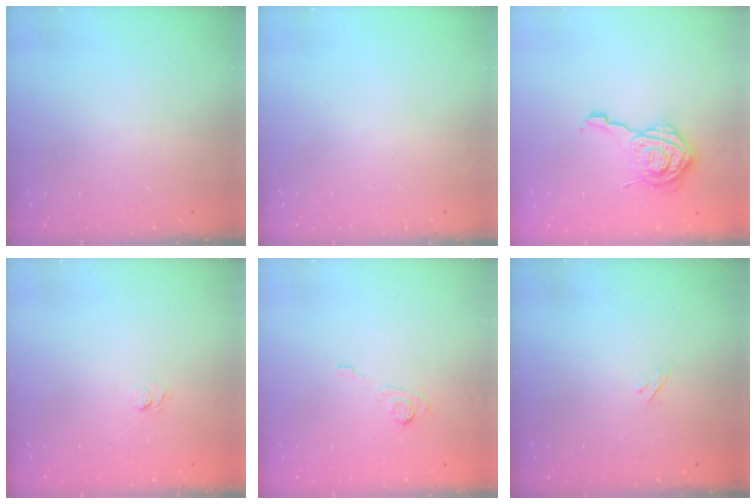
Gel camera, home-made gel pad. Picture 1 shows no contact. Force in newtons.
{"total": 0.0}
{"total": 11.7, "press": 11.6, "slide": 0.7}
{"total": 4.5, "press": 4.3, "slide": 1.2}
{"total": 8.2, "press": 8.0, "slide": 1.5}
{"total": 2.2, "press": 1.9, "slide": 1.1}